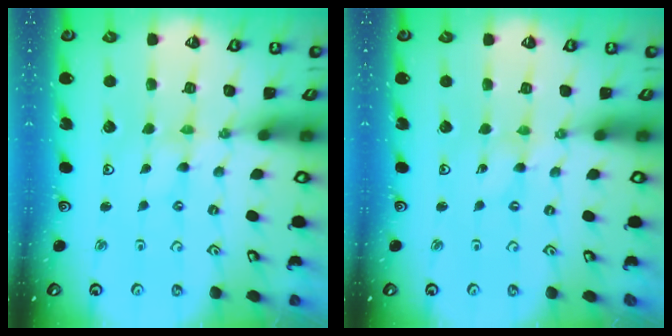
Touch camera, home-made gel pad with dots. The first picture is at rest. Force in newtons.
{"total": 0.0}